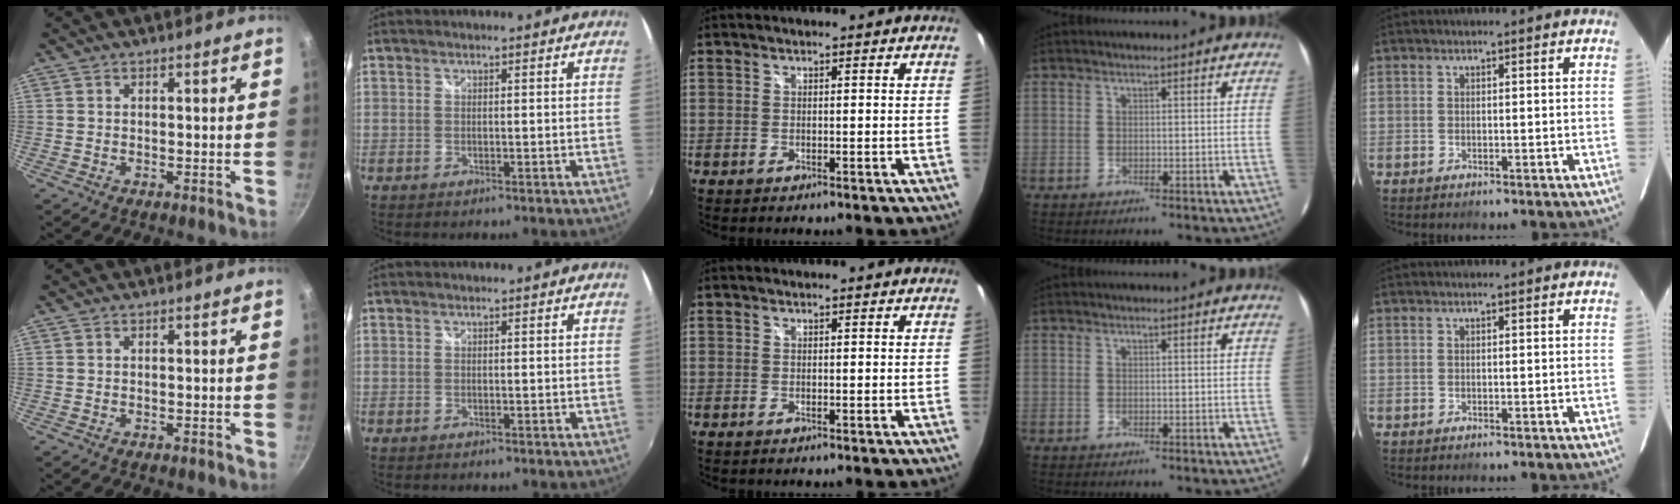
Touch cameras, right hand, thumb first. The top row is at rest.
{}